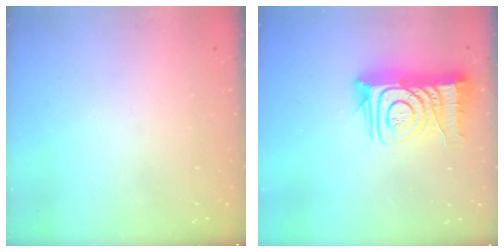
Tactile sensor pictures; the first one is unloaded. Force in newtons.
{"total": 15.9, "press": 15.8, "slide": 1.6}